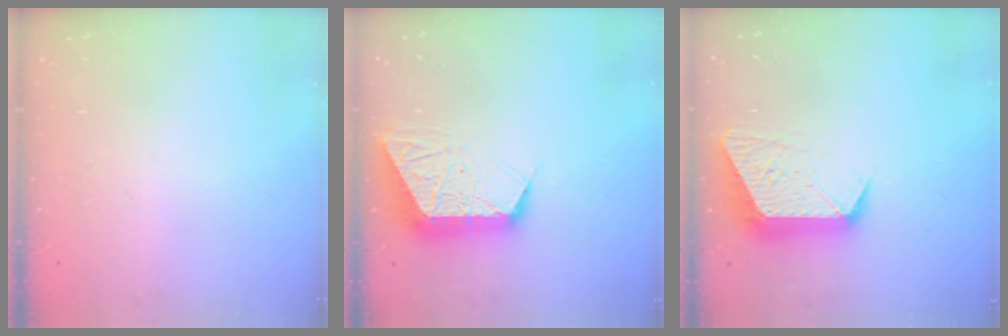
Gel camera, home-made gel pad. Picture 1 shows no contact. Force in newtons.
{"total": 12.2, "press": 12.1, "slide": 1.2}
{"total": 12.1, "press": 12.1, "slide": 1.0}